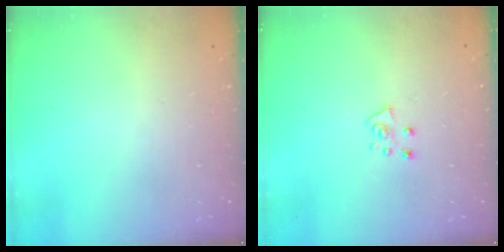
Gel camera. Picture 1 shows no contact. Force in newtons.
{"total": 5.7, "press": 5.7, "slide": 0.7}